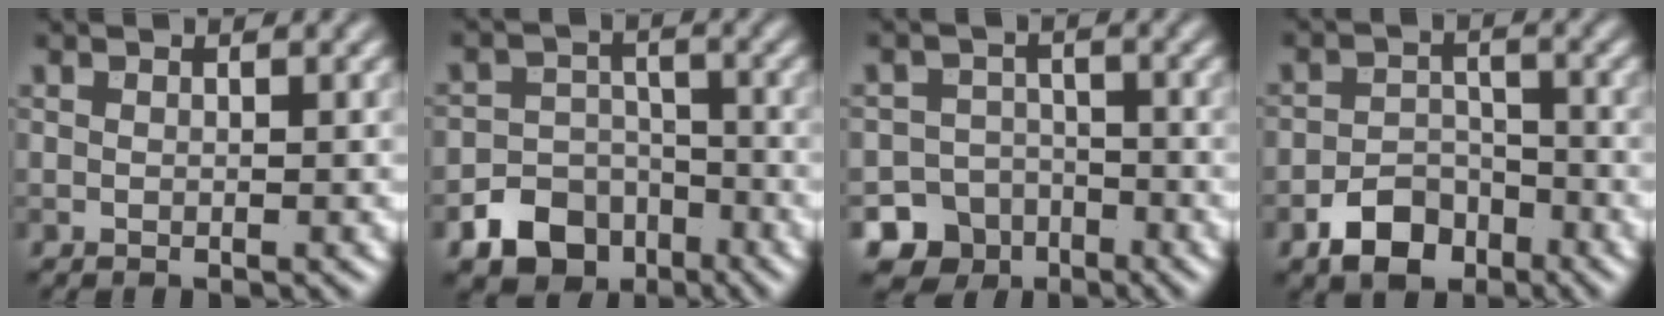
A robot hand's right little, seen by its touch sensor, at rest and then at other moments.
{"total": 6.1, "force": [-3.7, 4.5, 1.8], "torque": [-0.007, -0.006, -0.066]}
{"total": 6.7, "force": [-4.4, 5.0, 0.4], "torque": [0.021, -0.013, -0.077]}
{"total": 4.0, "force": [-2.6, 2.6, 1.7], "torque": [-0.021, 0.000, -0.048]}